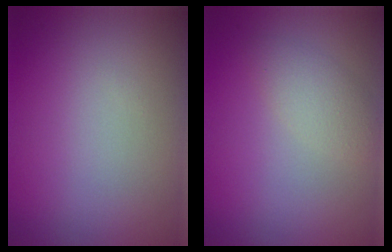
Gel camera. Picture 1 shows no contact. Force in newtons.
{"total": 2.1, "press": 2.1, "slide": 0.1}